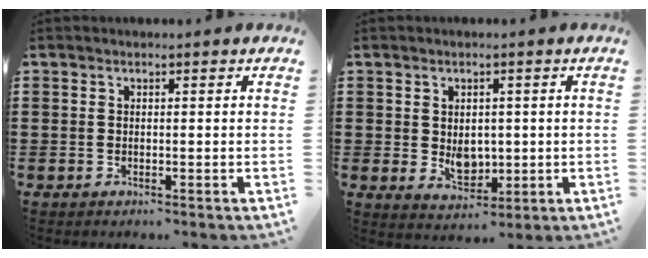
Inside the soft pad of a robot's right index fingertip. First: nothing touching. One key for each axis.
{"total": 4.0, "fx": 0.2, "fy": 3.1, "fz": 2.5, "tx": -0.031, "ty": -0.002, "tz": -0.002}